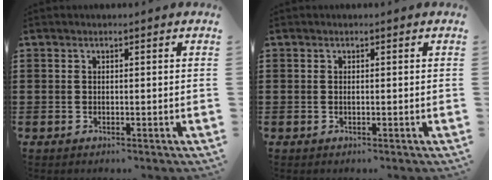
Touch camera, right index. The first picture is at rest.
{"total": 0.0}